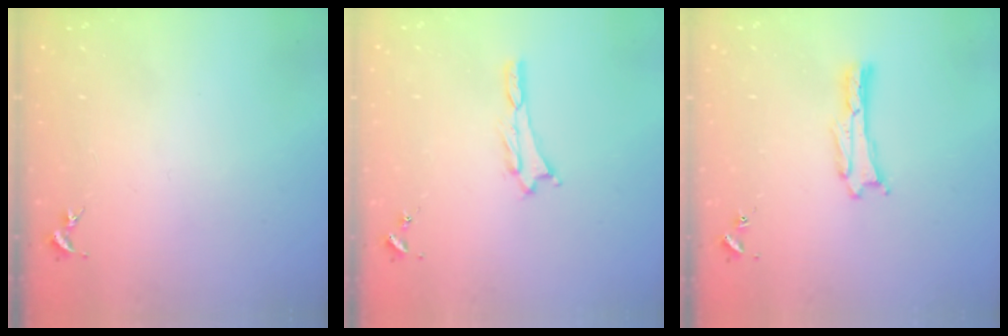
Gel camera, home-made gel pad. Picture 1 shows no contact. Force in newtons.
{"total": 0.7, "press": 0.7, "slide": 0.3}
{"total": 0.0}